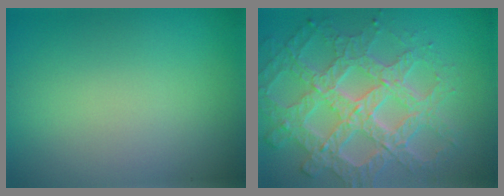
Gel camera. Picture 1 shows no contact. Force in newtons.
{"total": 6.4, "press": 5.8, "slide": 2.8}